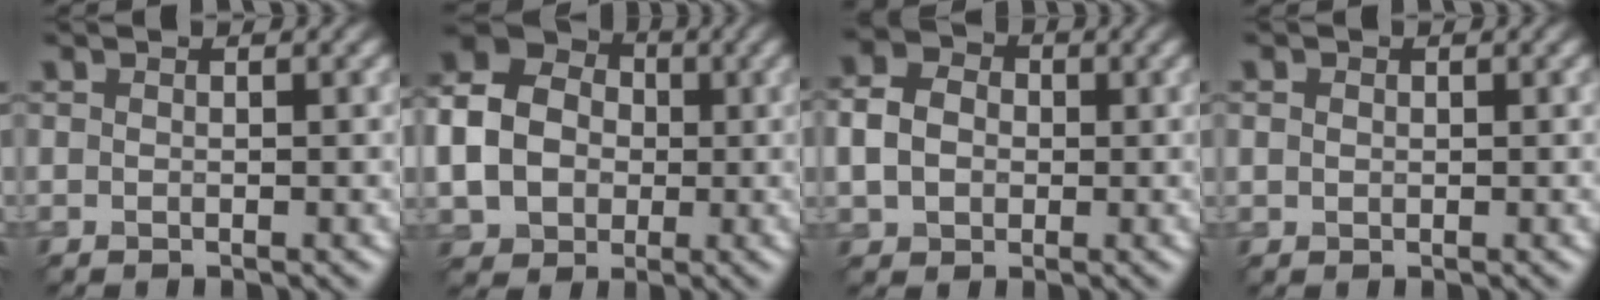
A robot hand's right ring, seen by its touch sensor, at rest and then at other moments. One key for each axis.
{"total": 8.7, "fx": -0.5, "fy": 7.4, "fz": 4.5, "tx": -0.101, "ty": 0.003, "tz": -0.022}
{"total": 4.1, "fx": -0.2, "fy": 3.4, "fz": 2.3, "tx": -0.054, "ty": 0.004, "tz": -0.012}
{"total": 0.8, "fx": 0.1, "fy": 0.7, "fz": 0.3, "tx": -0.005, "ty": -0.002, "tz": 0.000}